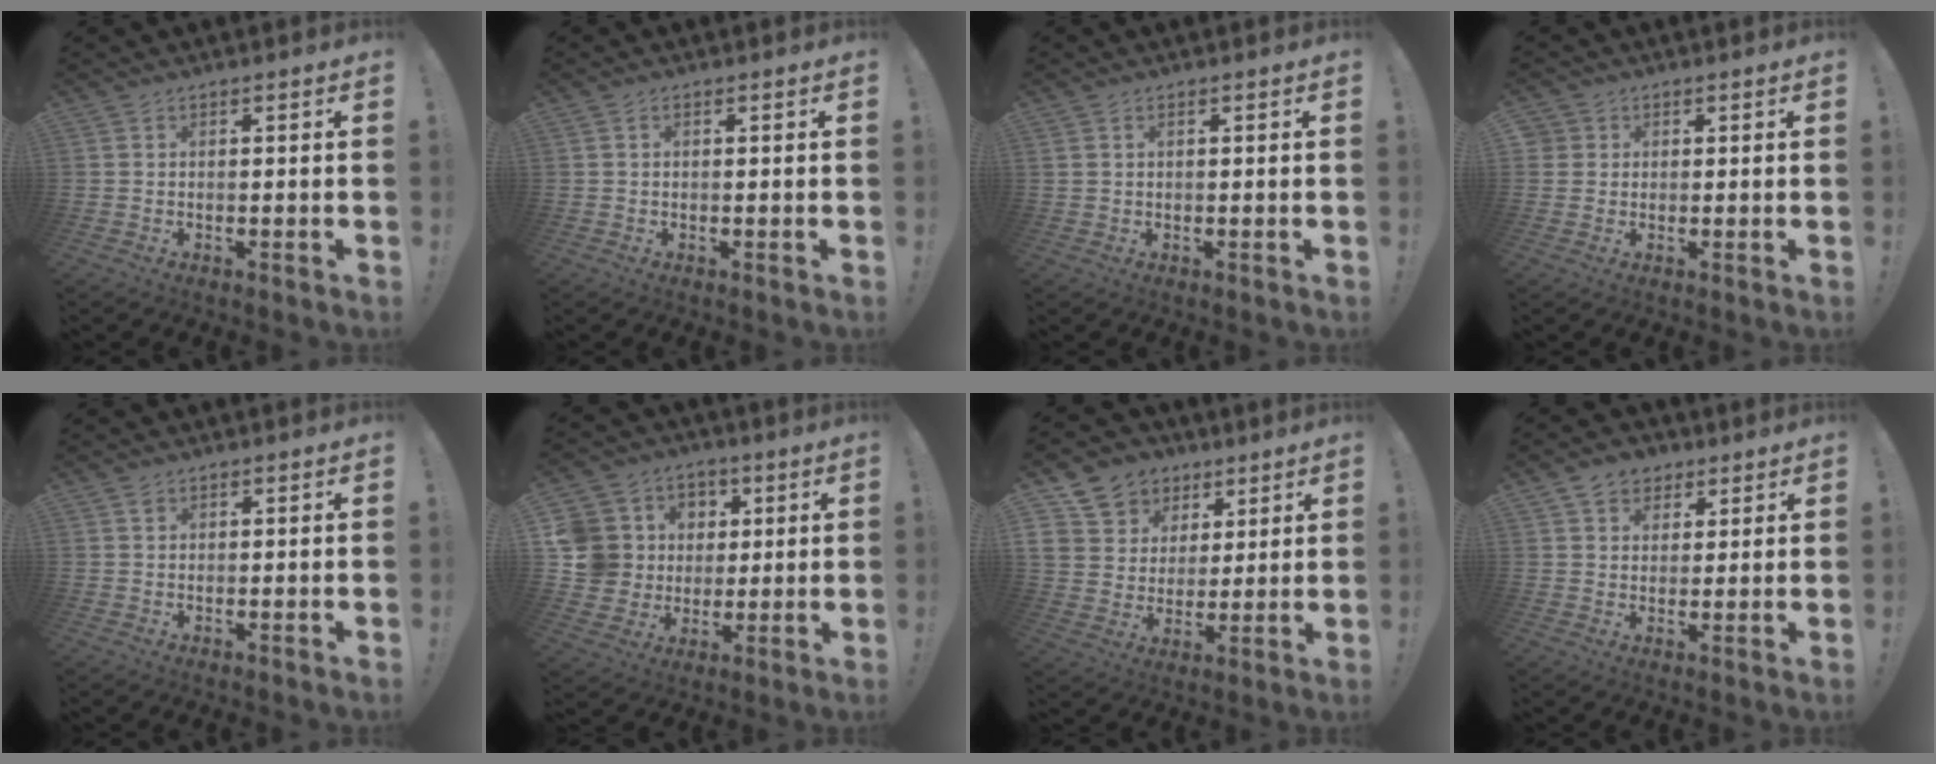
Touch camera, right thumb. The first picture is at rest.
{"total": 0.6, "force": [0.1, 0.4, 0.4], "torque": [-0.008, 0.002, 0.001]}
{"total": 0.8, "force": [0.5, 0.5, 0.4], "torque": [-0.011, 0.002, 0.009]}
{"total": 2.6, "force": [0.7, 2.5, 0.4], "torque": [-0.005, -0.002, 0.014]}
{"total": 0.8, "force": [0.5, 0.6, 0.2], "torque": [-0.002, 0.001, 0.009]}
{"total": 13.5, "force": [2.1, 12.7, 3.9], "torque": [-0.062, -0.004, 0.067]}
{"total": 9.8, "force": [4.7, 8.4, 1.7], "torque": [-0.031, -0.036, 0.102]}
{"total": 7.0, "force": [3.8, 5.6, 1.8], "torque": [-0.014, -0.019, 0.072]}